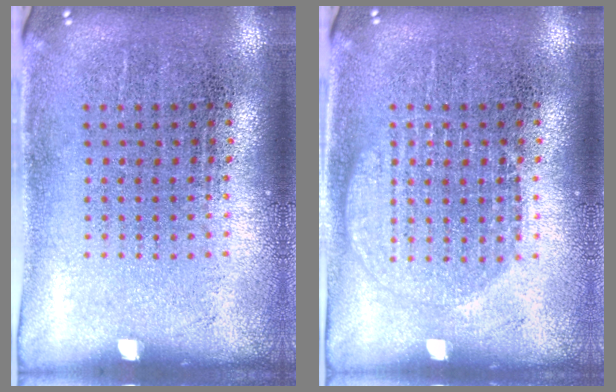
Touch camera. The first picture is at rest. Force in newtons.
{"total": 1.9, "press": 1.8, "slide": 0.4}